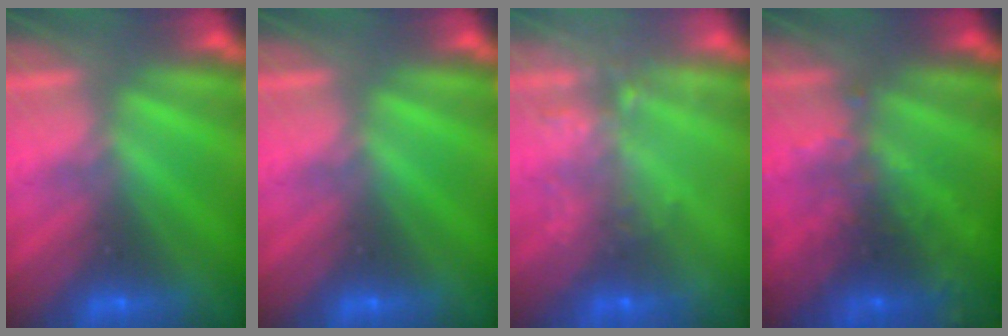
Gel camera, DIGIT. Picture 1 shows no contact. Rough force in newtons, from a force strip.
{"total": 0.0}
{"total": 8.7}
{"total": 8.5}